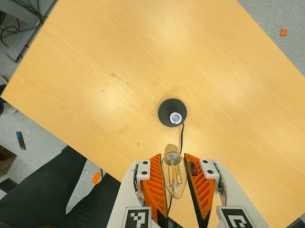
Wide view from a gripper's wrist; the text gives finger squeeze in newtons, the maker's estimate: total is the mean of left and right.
{"total": 12.0, "left": 11.4, "right": 12.7}